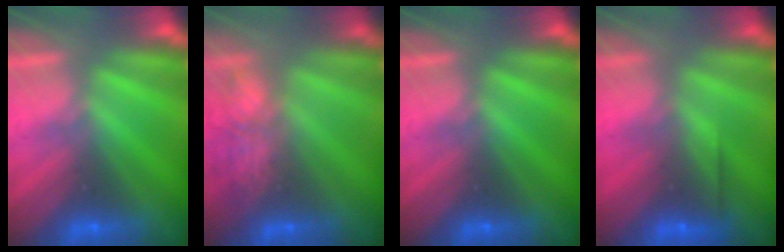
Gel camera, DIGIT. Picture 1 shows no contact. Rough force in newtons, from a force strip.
{"total": 8.9}
{"total": 0.0}
{"total": 2.6}